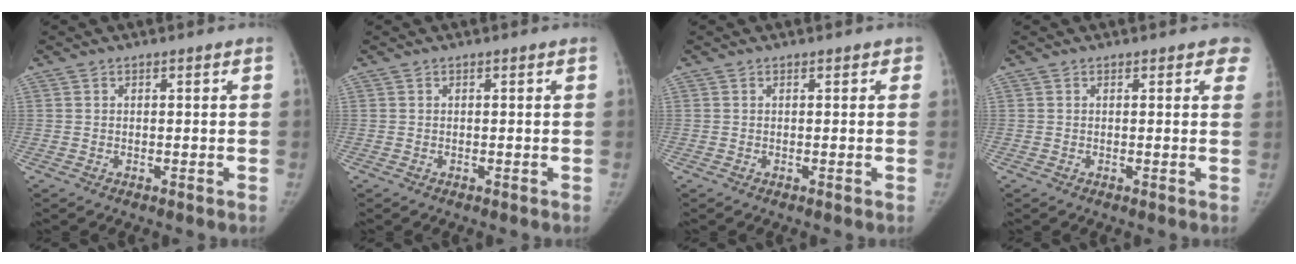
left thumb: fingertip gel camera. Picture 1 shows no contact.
{"total": 0.0}
{"total": 0.6, "force": [0.3, 0.4, 0.3], "torque": [0.005, 0.001, -0.003]}
{"total": 2.9, "force": [2.0, 1.4, 1.4], "torque": [0.011, -0.004, 0.007]}